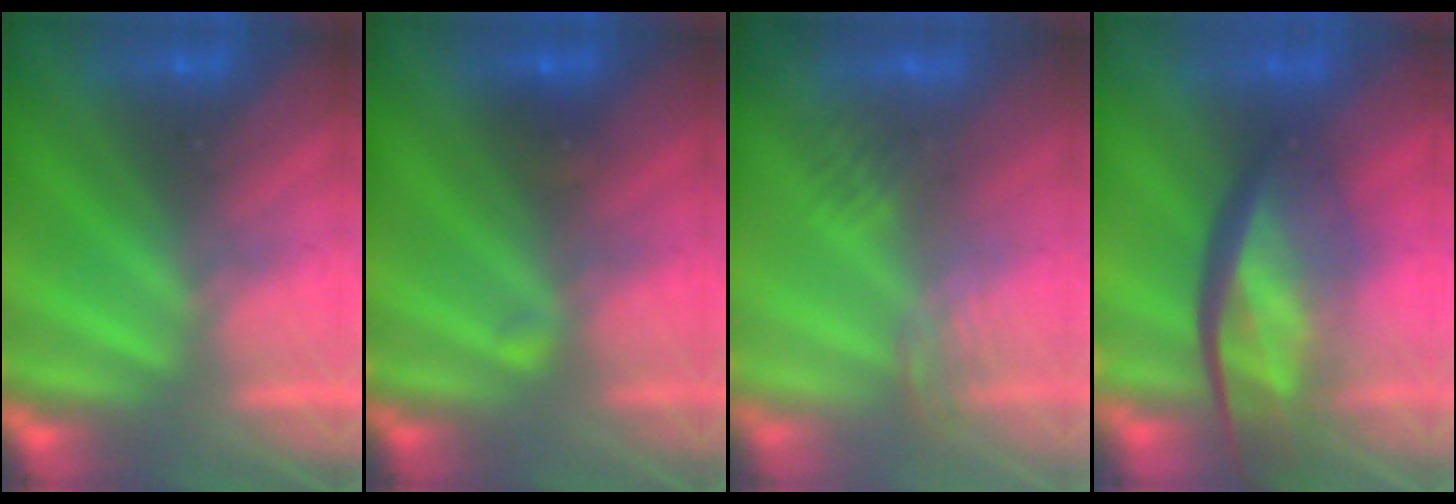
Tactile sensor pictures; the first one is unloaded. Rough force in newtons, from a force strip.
{"total": 2.2}
{"total": 2.9}
{"total": 9.4}